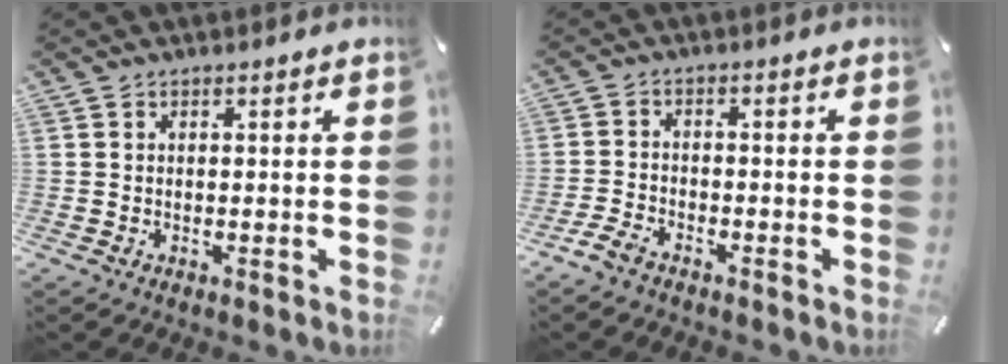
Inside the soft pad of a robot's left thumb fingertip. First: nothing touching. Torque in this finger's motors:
{"motor_torque": [-0.44, 0.47, 0.15, 0.33, 0.06]}